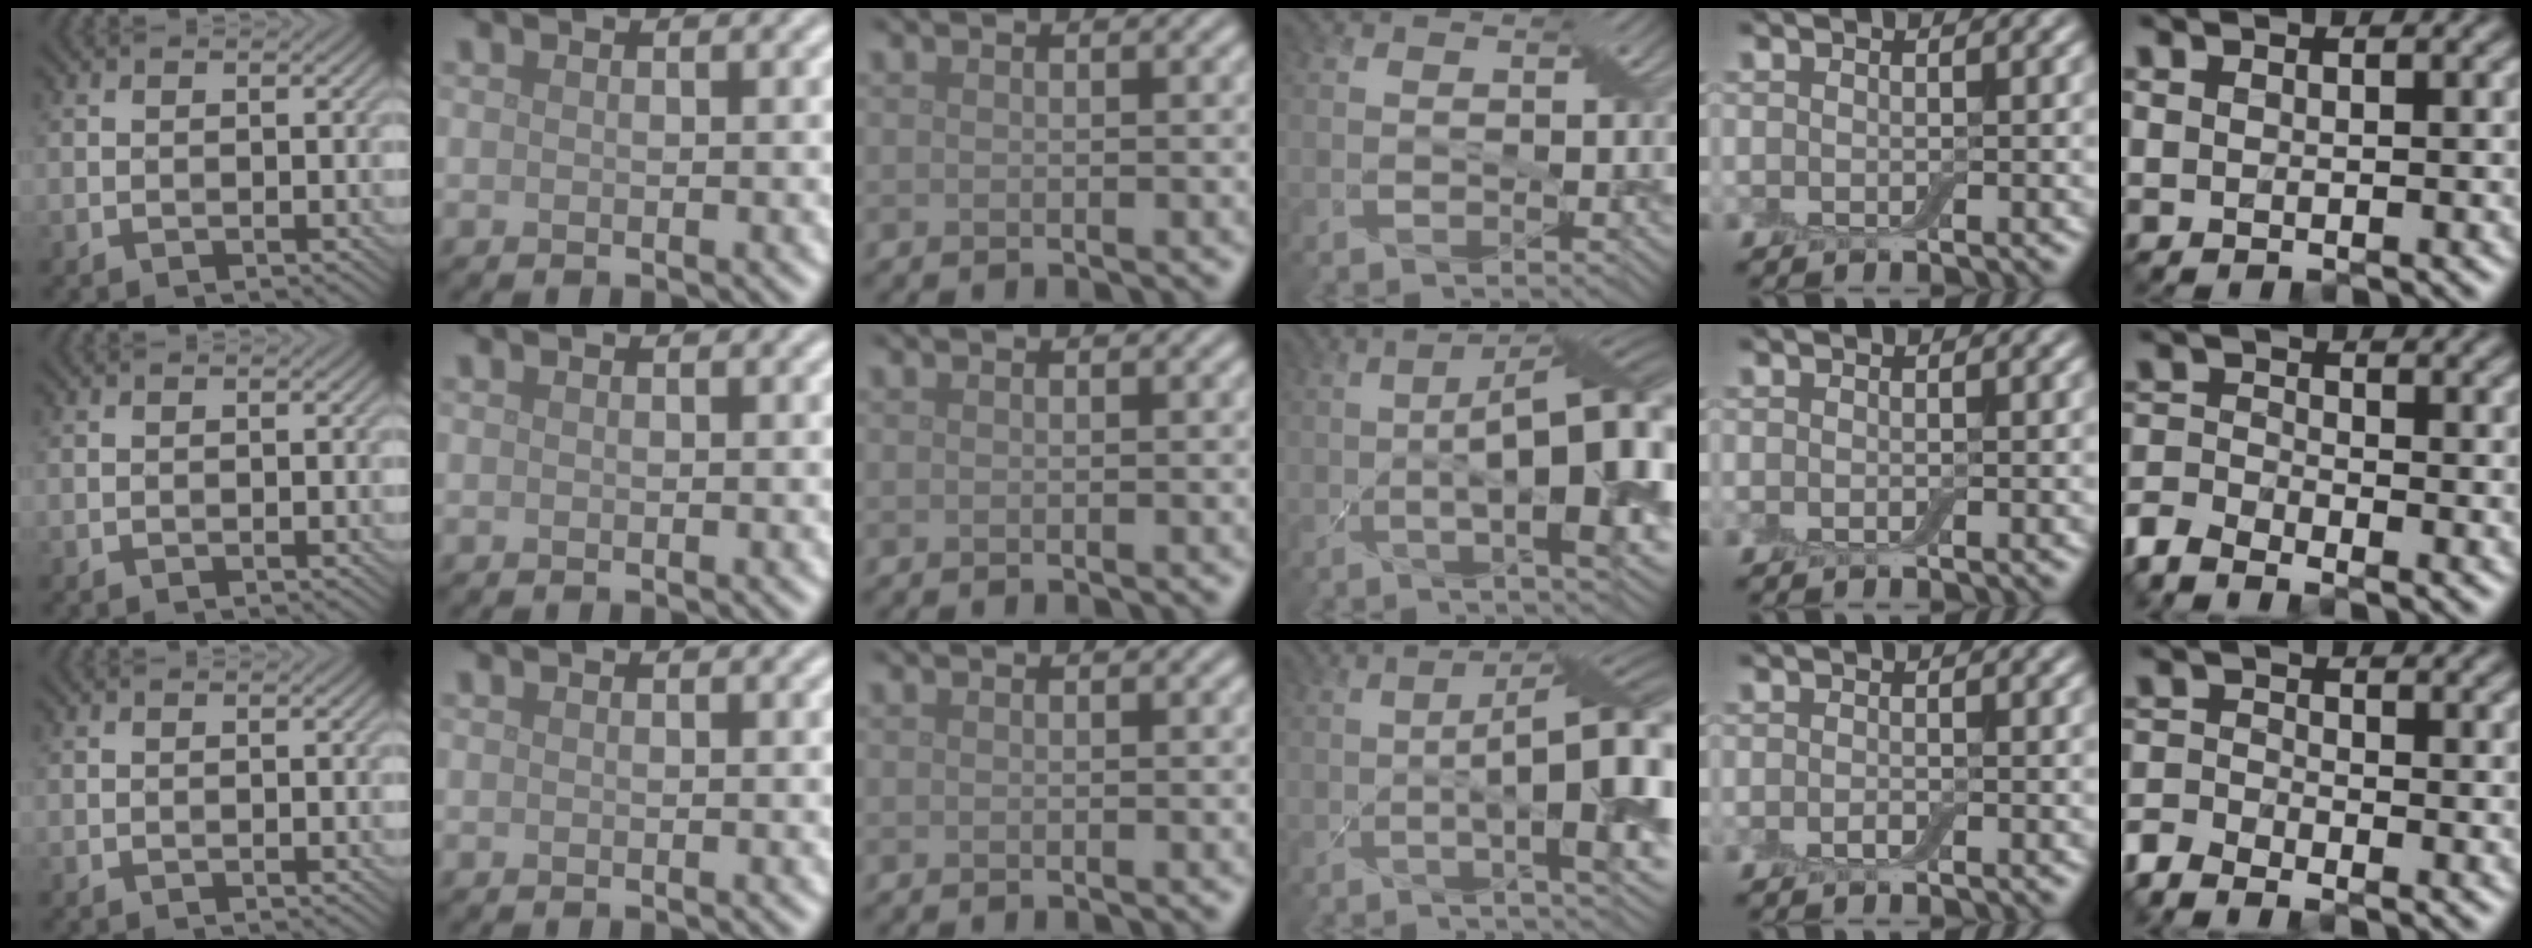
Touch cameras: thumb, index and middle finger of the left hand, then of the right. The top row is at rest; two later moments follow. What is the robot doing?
{"motion": "pour", "object": "bowl"}